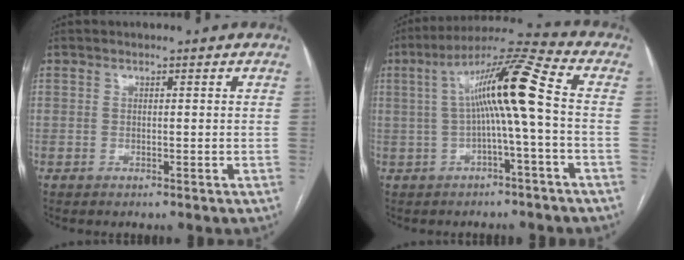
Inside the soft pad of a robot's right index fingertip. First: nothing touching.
{"total": 11.3, "force": [0.3, -0.5, 11.2], "torque": [-0.193, 0.032, 0.002]}